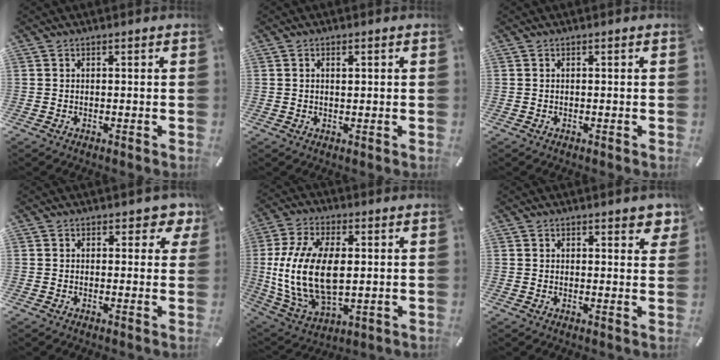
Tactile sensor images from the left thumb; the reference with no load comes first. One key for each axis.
{"total": 1.2, "fx": 0.4, "fy": 0.6, "fz": 1.0, "tx": -0.013, "ty": -0.001, "tz": 0.004}
{"total": 0.0}
{"total": 3.8, "fx": 2.4, "fy": 2.3, "fz": 1.9, "tx": -0.012, "ty": -0.008, "tz": 0.036}
{"total": 17.2, "fx": 0.9, "fy": 10.4, "fz": 13.7, "tx": -0.314, "ty": -0.005, "tz": 0.017}
{"total": 3.1, "fx": 2.4, "fy": 1.5, "fz": 1.3, "tx": -0.007, "ty": -0.012, "tz": 0.039}